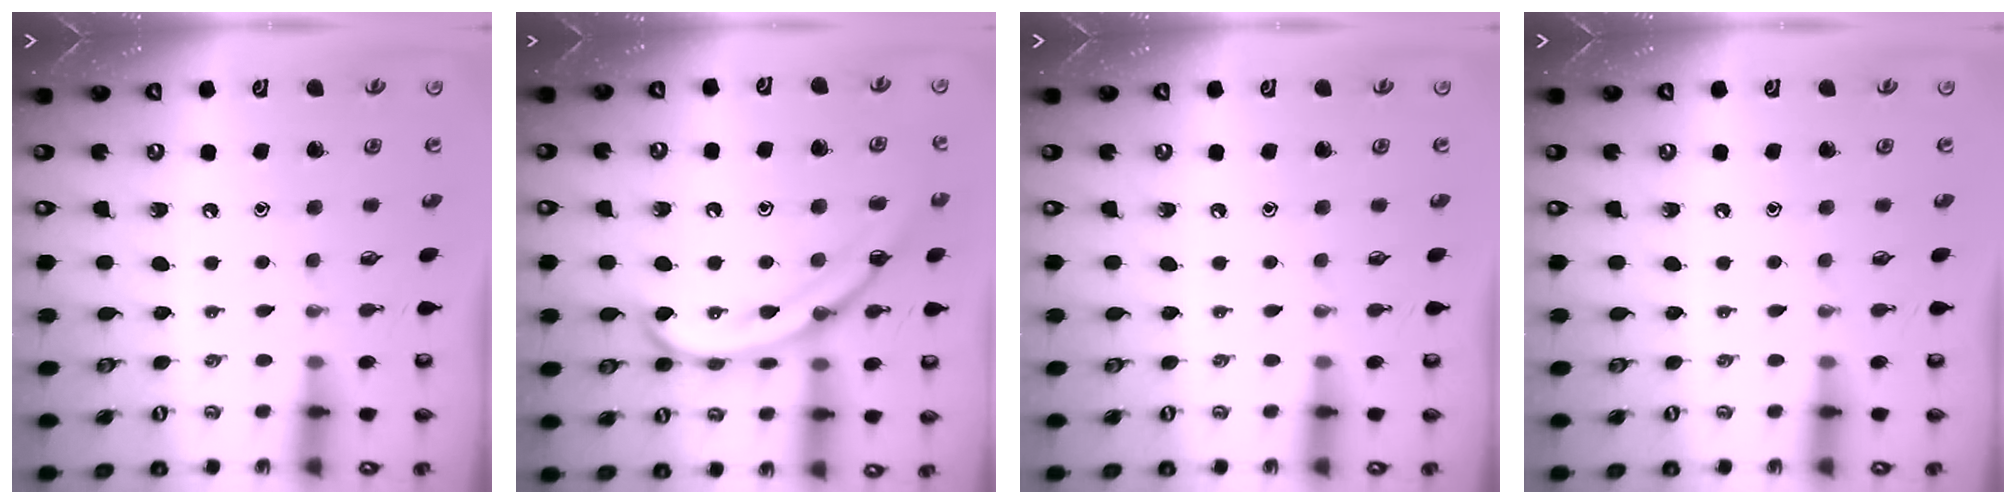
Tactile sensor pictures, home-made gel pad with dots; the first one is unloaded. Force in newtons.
{"total": 15.7, "press": 15.7, "slide": 0.7}
{"total": 0.0}
{"total": 0.0}